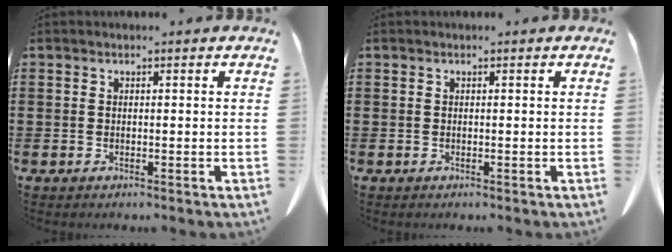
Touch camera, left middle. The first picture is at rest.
{"total": 0.0}